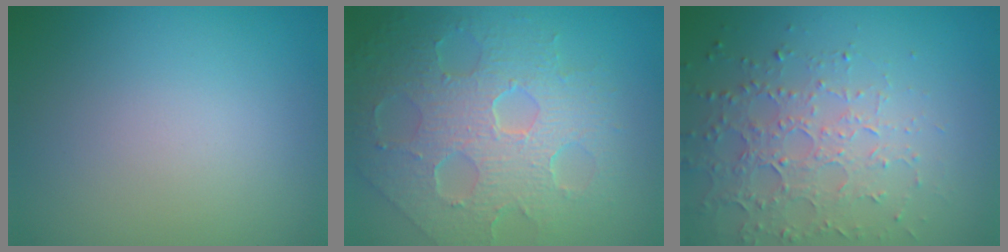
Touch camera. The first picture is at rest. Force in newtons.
{"total": 8.3, "press": 5.8, "slide": 5.9}
{"total": 3.7, "press": 3.7, "slide": 0.5}